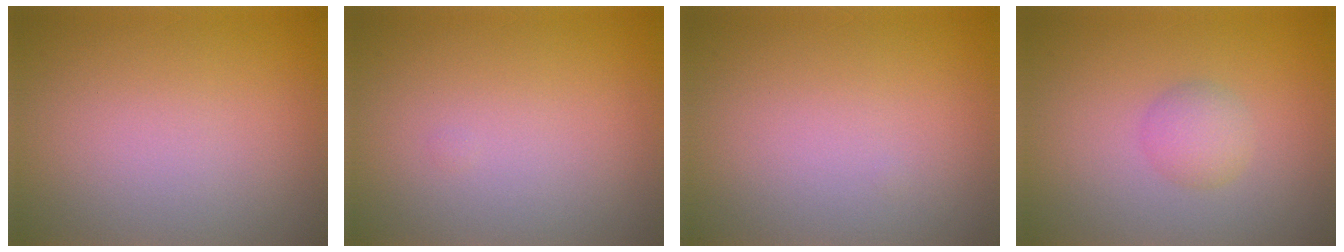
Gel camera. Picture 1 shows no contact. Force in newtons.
{"total": 0.0}
{"total": 0.0}
{"total": 1.9, "press": 1.9, "slide": 0.0}